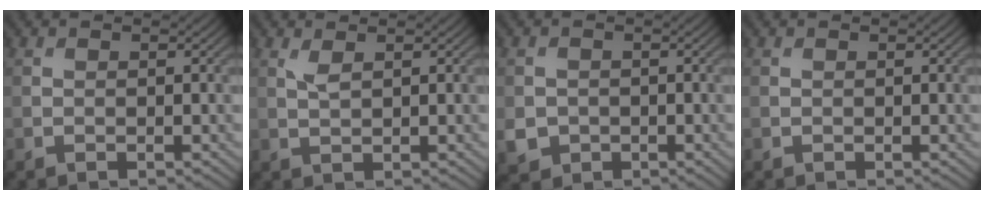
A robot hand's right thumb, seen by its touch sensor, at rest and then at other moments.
{"total": 1.4, "force": [0.8, 0.3, 1.1], "torque": [-0.032, 0.000, 0.020]}
{"total": 3.0, "force": [-1.0, 2.6, 1.0], "torque": [-0.025, -0.011, -0.019]}
{"total": 0.0}